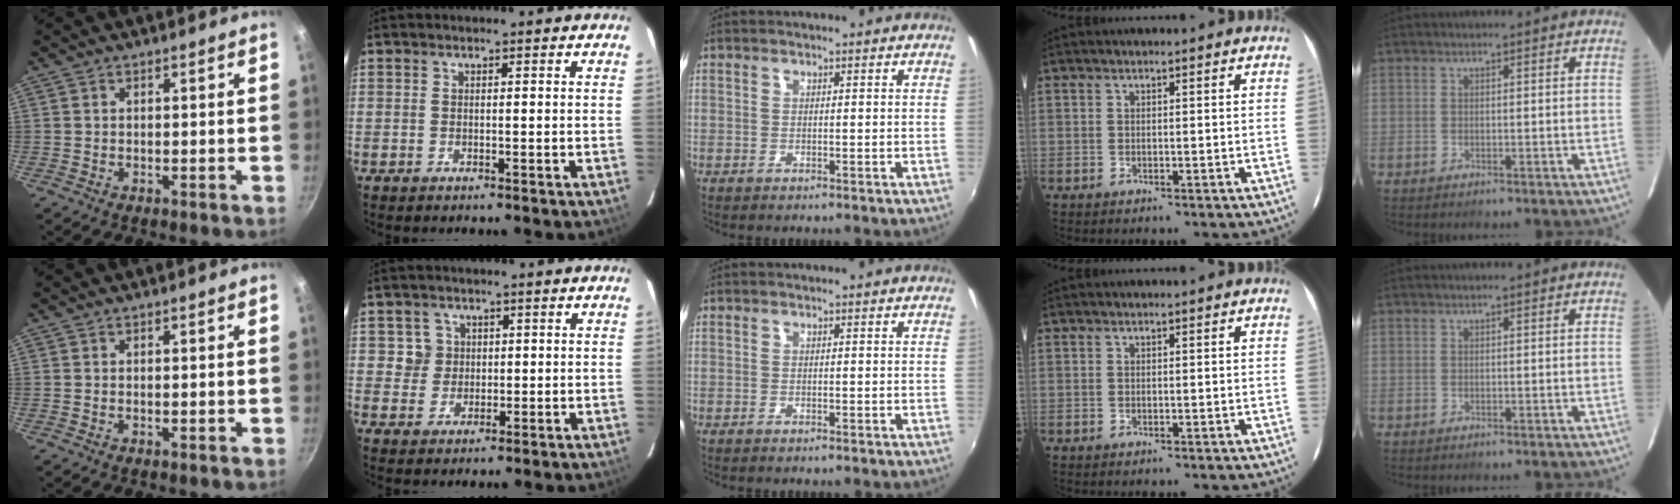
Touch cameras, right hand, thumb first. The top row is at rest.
{"index": {"total": 3.7, "force": [0.8, 3.6, 0.1], "torque": [0.013, 0.019, 0.013]}}